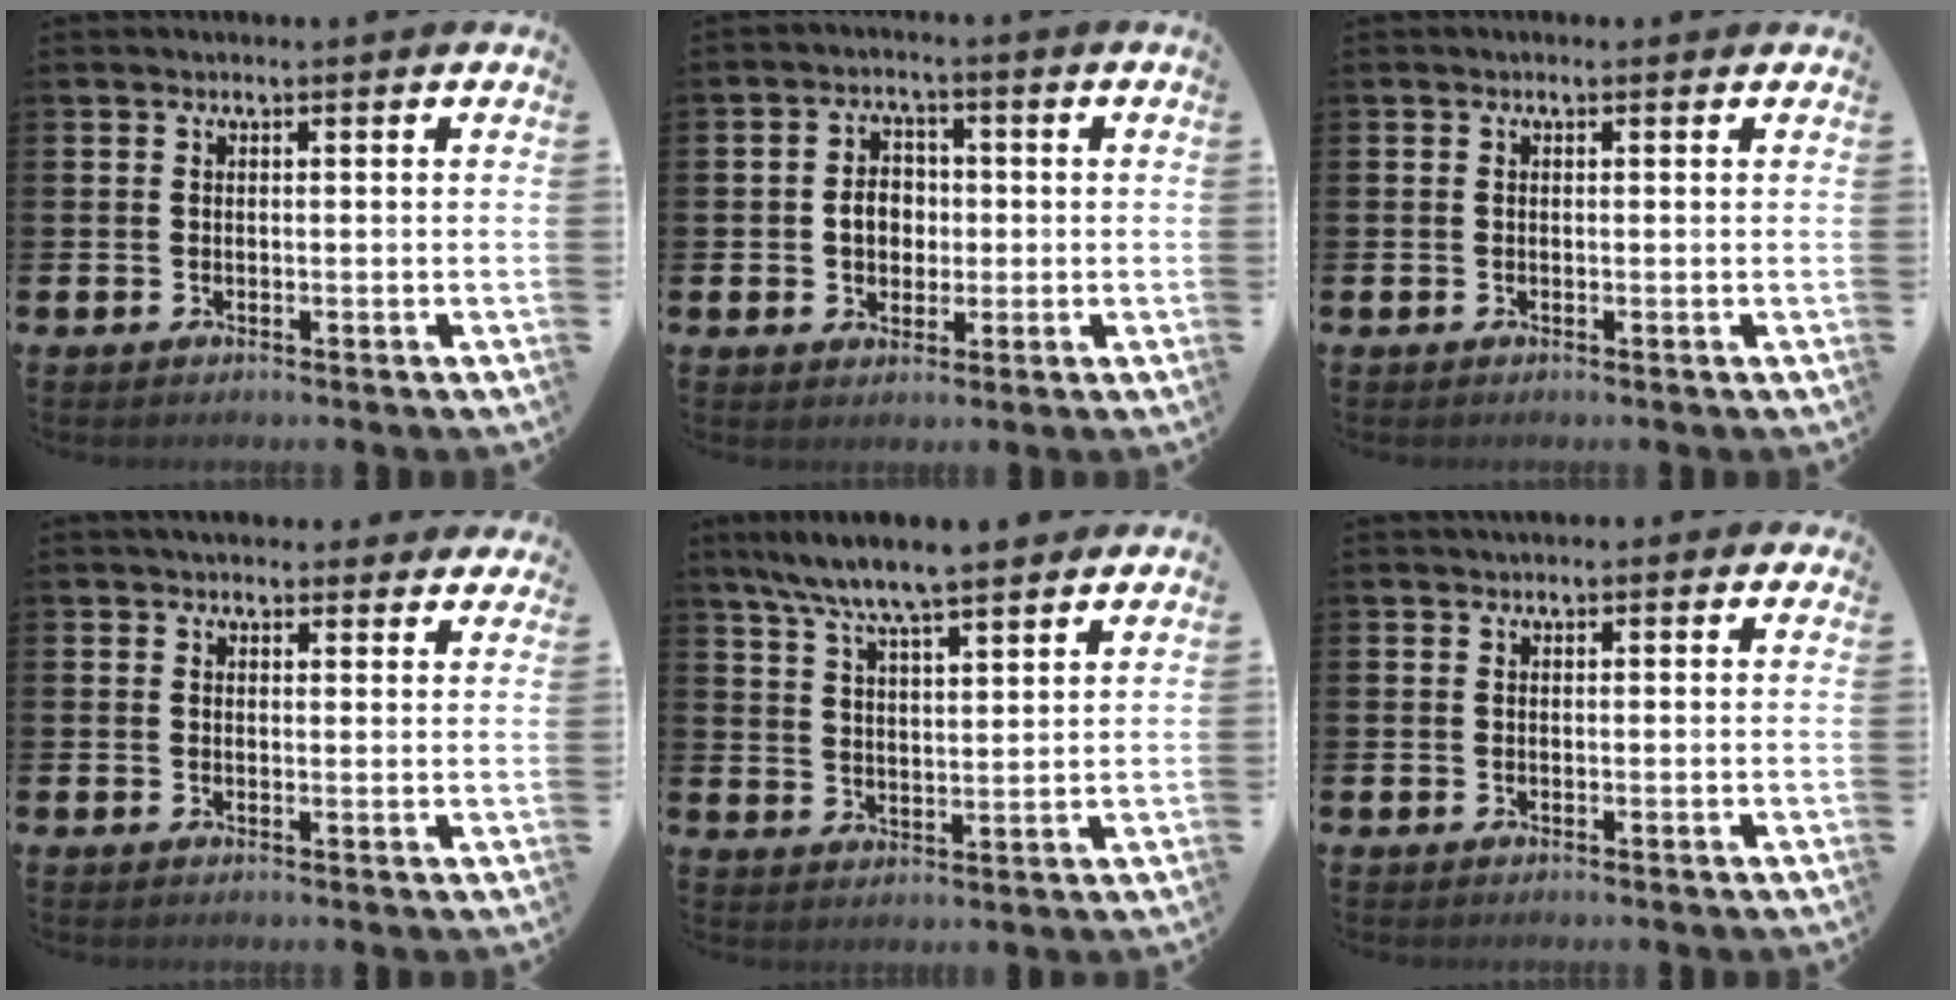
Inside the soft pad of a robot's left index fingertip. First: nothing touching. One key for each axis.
{"total": 4.1, "fx": -0.1, "fy": 3.4, "fz": 2.2, "tx": -0.029, "ty": 0.003, "tz": -0.013}
{"total": 0.0}
{"total": 3.2, "fx": 3.0, "fy": 0.9, "fz": 0.2, "tx": 0.005, "ty": -0.015, "tz": 0.054}
{"total": 7.6, "fx": 7.2, "fy": 0.5, "fz": 2.6, "tx": -0.074, "ty": -0.031, "tz": 0.129}
{"total": 0.9, "fx": 0.7, "fy": 0.5, "fz": 0.3, "tx": 0.007, "ty": 0.003, "tz": 0.010}